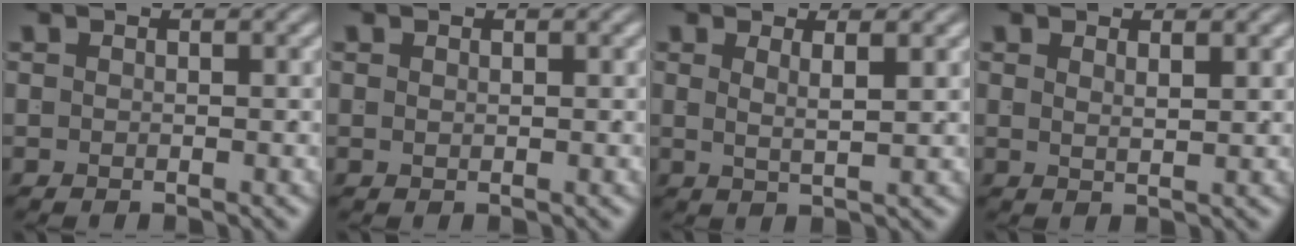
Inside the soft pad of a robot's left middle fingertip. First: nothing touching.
{"total": 0.8, "force": [0.2, -0.8, 0.0], "torque": [0.009, -0.003, 0.009]}
{"total": 1.9, "force": [0.9, -0.7, 1.6], "torque": [-0.022, -0.010, 0.024]}
{"total": 1.5, "force": [0.9, -1.1, 0.5], "torque": [0.000, -0.010, 0.026]}